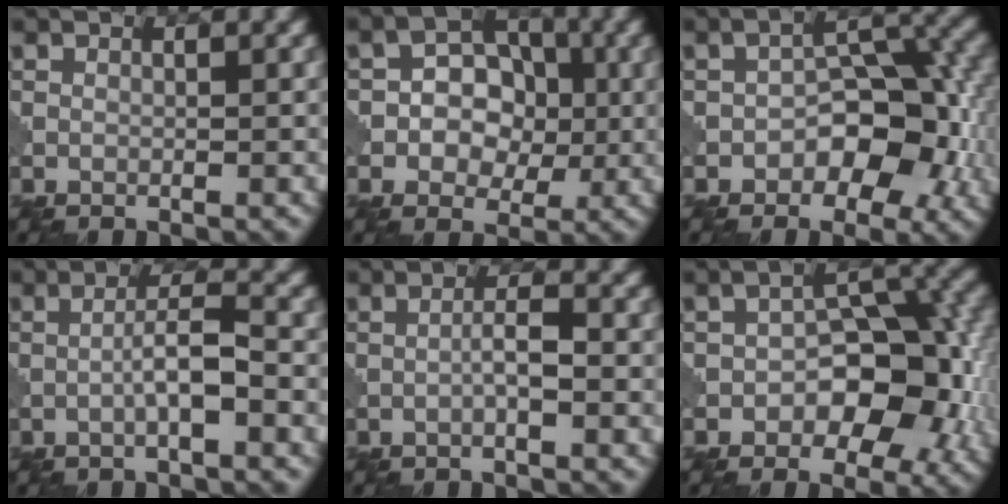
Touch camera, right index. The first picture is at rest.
{"total": 5.8, "force": [-0.4, 4.4, 3.6], "torque": [-0.030, 0.003, -0.024]}
{"total": 6.4, "force": [-1.9, 3.9, 4.6], "torque": [-0.044, 0.007, -0.034]}
{"total": 3.1, "force": [-0.9, 0.4, 3.0], "torque": [-0.052, 0.011, -0.020]}
{"total": 1.9, "force": [-0.5, 0.3, 1.9], "torque": [-0.035, 0.005, -0.012]}
{"total": 7.8, "force": [-1.8, 4.7, 5.9], "torque": [-0.057, 0.009, -0.034]}